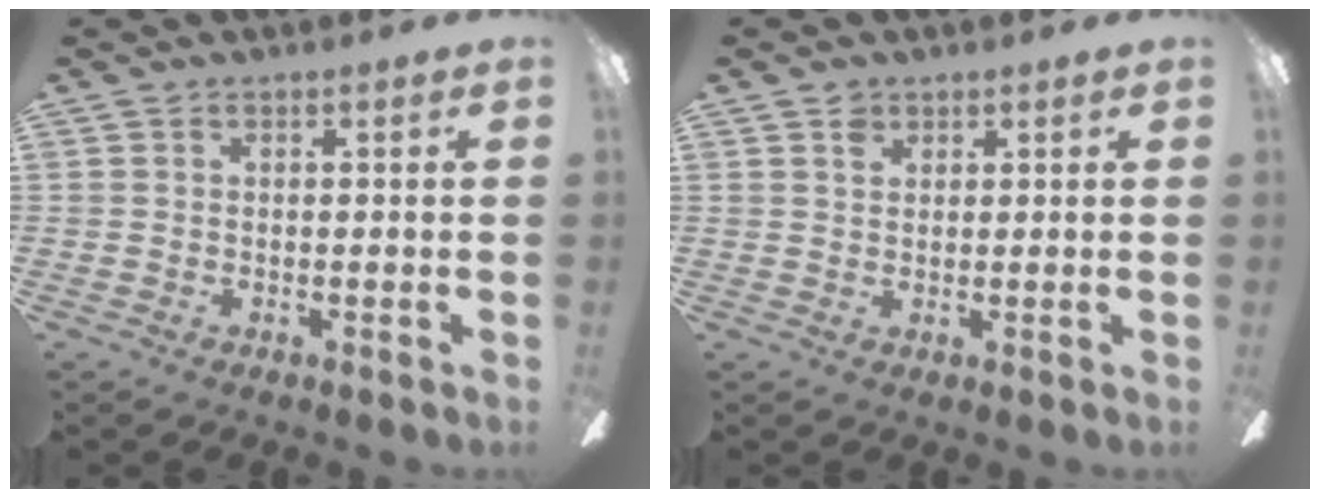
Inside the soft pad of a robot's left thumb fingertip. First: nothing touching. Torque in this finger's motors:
{"motor_torque": [-0.31, -0.31, -0.51, 0.07, -0.07]}